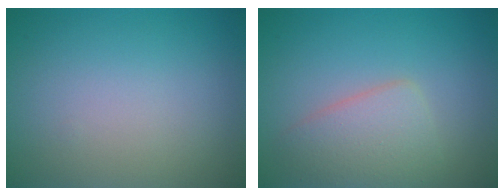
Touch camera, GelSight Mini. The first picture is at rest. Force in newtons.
{"total": 3.6, "press": 3.6, "slide": 0.1}